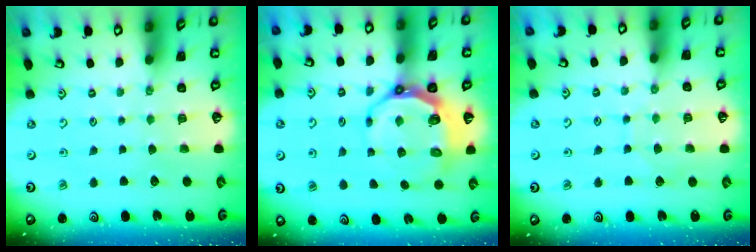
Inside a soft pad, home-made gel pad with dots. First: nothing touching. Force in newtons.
{"total": 8.7, "press": 7.7, "slide": 4.1}
{"total": 5.7, "press": 5.7, "slide": 0.6}